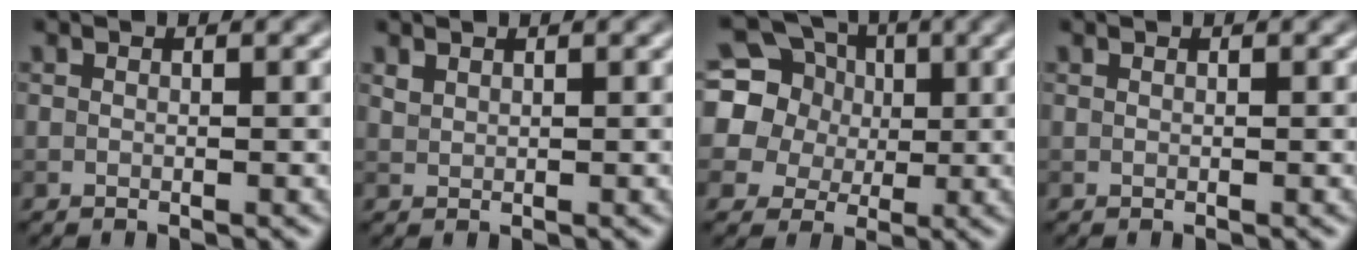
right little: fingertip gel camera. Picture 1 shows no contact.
{"total": 0.7, "force": [0.6, 0.3, 0.2], "torque": [-0.007, 0.000, 0.017]}
{"total": 14.5, "force": [4.4, 12.7, 5.5], "torque": [-0.165, 0.053, 0.061]}
{"total": 0.0}